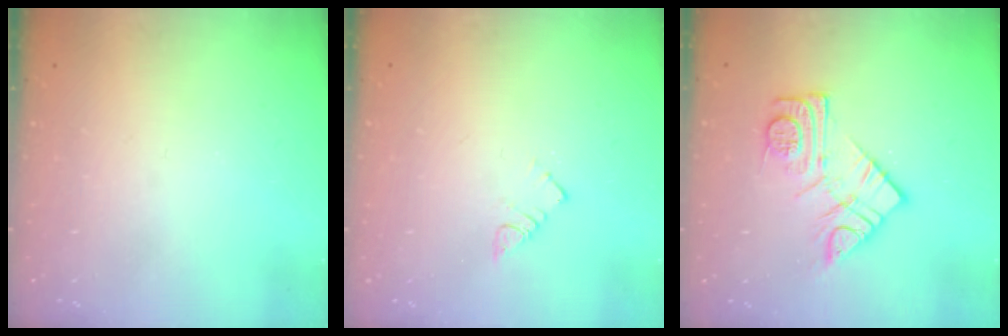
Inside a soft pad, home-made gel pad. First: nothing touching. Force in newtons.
{"total": 3.6, "press": 3.6, "slide": 0.2}
{"total": 11.6, "press": 11.6, "slide": 0.6}